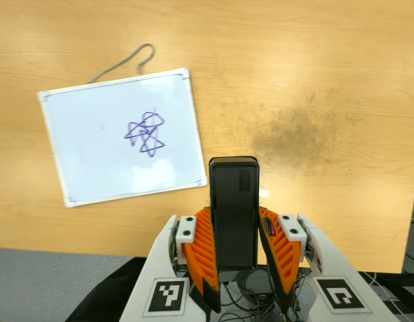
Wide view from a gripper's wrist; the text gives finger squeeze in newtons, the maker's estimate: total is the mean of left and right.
{"total": 3.9, "left": 2.7, "right": 5.1}